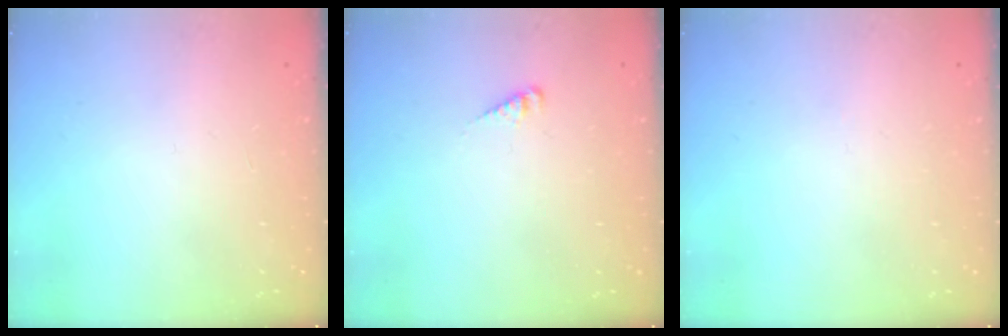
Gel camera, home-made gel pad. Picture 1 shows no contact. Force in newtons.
{"total": 2.9, "press": 2.9, "slide": 0.2}
{"total": 0.0}